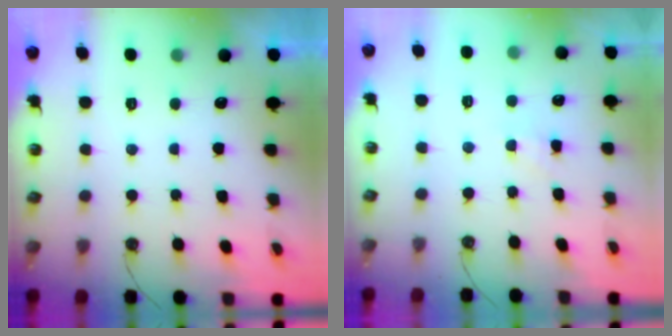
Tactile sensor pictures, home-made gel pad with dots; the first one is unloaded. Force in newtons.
{"total": 2.8, "press": 2.8, "slide": 0.5}